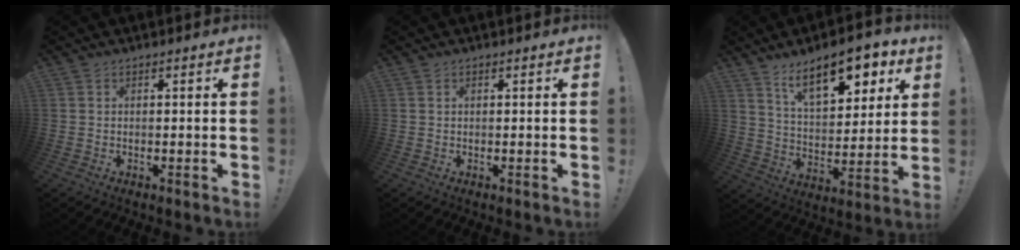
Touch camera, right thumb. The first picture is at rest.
{"total": 0.0}
{"total": 16.5, "force": [9.7, 7.3, 11.2], "torque": [-0.163, -0.054, 0.162]}